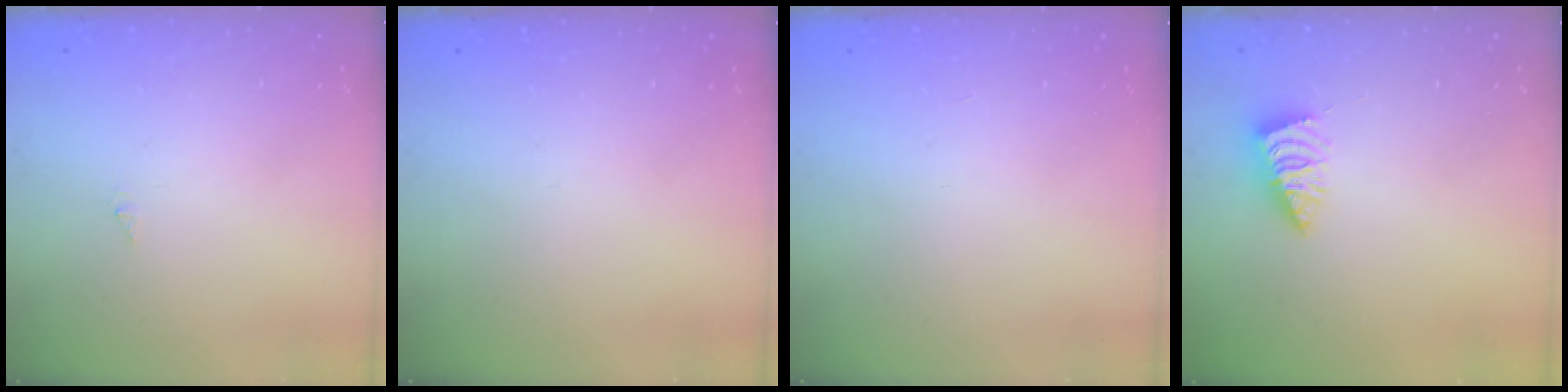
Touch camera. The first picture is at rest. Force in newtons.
{"total": 0.0}
{"total": 0.0}
{"total": 0.9, "press": 0.9, "slide": 0.1}